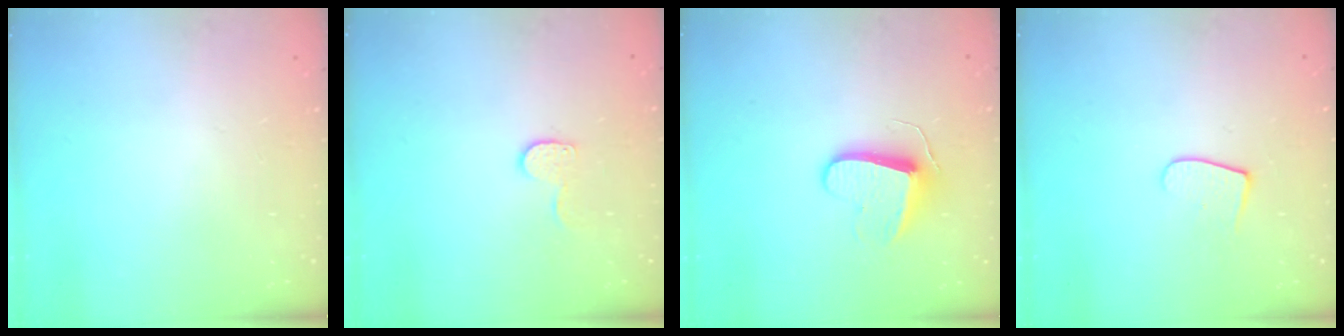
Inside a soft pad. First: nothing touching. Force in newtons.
{"total": 6.8, "press": 6.7, "slide": 0.6}
{"total": 9.4, "press": 9.4, "slide": 0.9}
{"total": 6.7, "press": 6.7, "slide": 0.6}